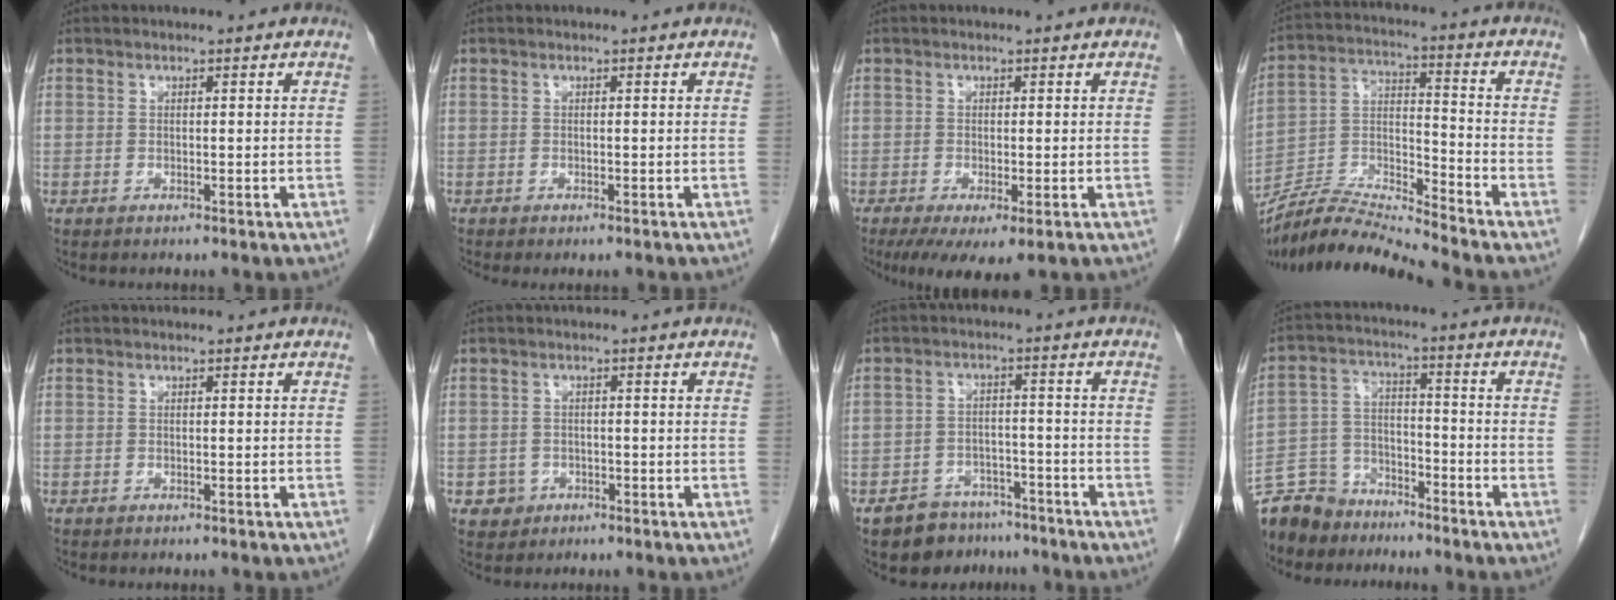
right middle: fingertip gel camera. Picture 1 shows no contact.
{"total": 0.8, "force": [-0.7, 0.2, 0.4], "torque": [-0.006, -0.002, -0.011]}
{"total": 6.3, "force": [-3.3, 1.7, 5.1], "torque": [-0.074, -0.019, -0.052]}
{"total": 11.2, "force": [-10.9, -1.4, 2.1], "torque": [-0.040, 0.022, -0.205]}
{"total": 0.9, "force": [-0.8, 0.2, 0.4], "torque": [-0.009, -0.002, -0.011]}
{"total": 2.4, "force": [-1.0, 2.1, 0.2], "torque": [0.001, 0.010, -0.013]}
{"total": 7.4, "force": [-5.9, 4.3, 1.1], "torque": [-0.009, 0.012, -0.088]}
{"total": 10.6, "force": [-9.0, 5.3, 1.3], "torque": [-0.042, 0.016, -0.166]}